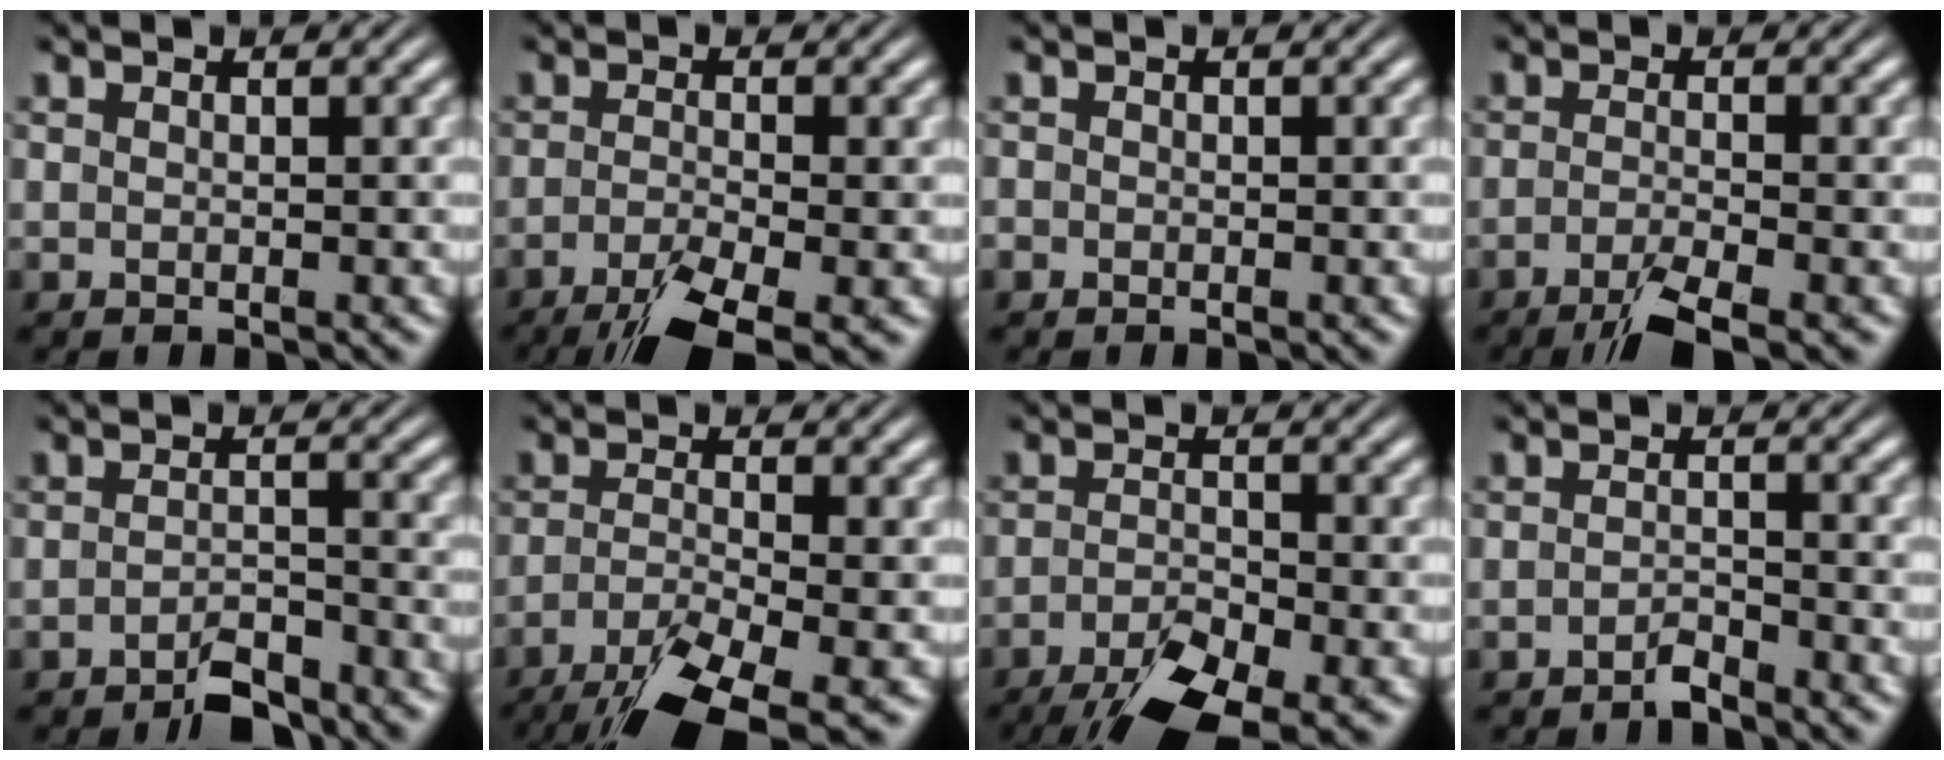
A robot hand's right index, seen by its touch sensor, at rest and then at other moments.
{"total": 5.7, "force": [-4.0, 1.4, 3.9], "torque": [-0.070, -0.026, -0.052]}
{"total": 1.0, "force": [-0.4, 0.9, 0.1], "torque": [-0.007, -0.005, -0.008]}
{"total": 4.1, "force": [-3.0, 0.6, 2.6], "torque": [-0.045, -0.017, -0.045]}
{"total": 3.4, "force": [-3.1, 0.7, 1.2], "torque": [-0.008, -0.004, -0.059]}
{"total": 7.7, "force": [-5.1, 2.4, 5.3], "torque": [-0.093, -0.030, -0.064]}
{"total": 7.0, "force": [-4.8, 2.5, 4.4], "torque": [-0.067, -0.027, -0.065]}
{"total": 1.6, "force": [-1.5, 0.2, 0.3], "torque": [-0.005, -0.001, -0.031]}